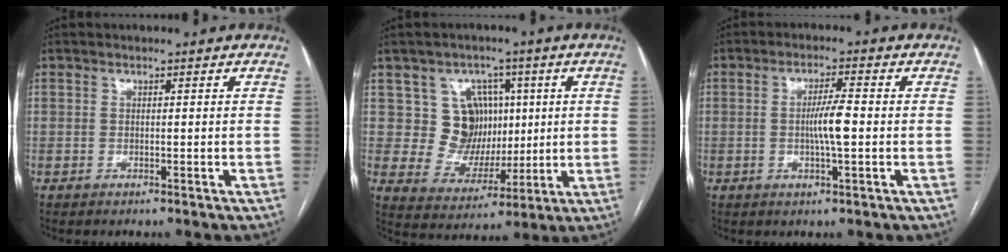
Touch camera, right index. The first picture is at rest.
{"total": 9.3, "force": [2.3, 8.1, 3.7], "torque": [-0.063, 0.021, 0.054]}
{"total": 4.9, "force": [-0.4, 0.3, 4.9], "torque": [-0.090, -0.002, -0.008]}